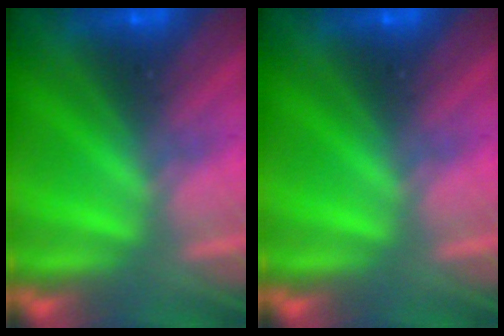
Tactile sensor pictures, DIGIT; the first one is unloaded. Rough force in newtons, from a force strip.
{"total": 0.0}